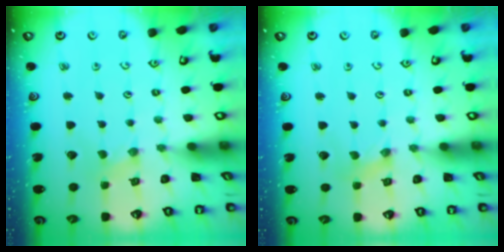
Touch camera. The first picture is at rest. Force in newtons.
{"total": 0.0}